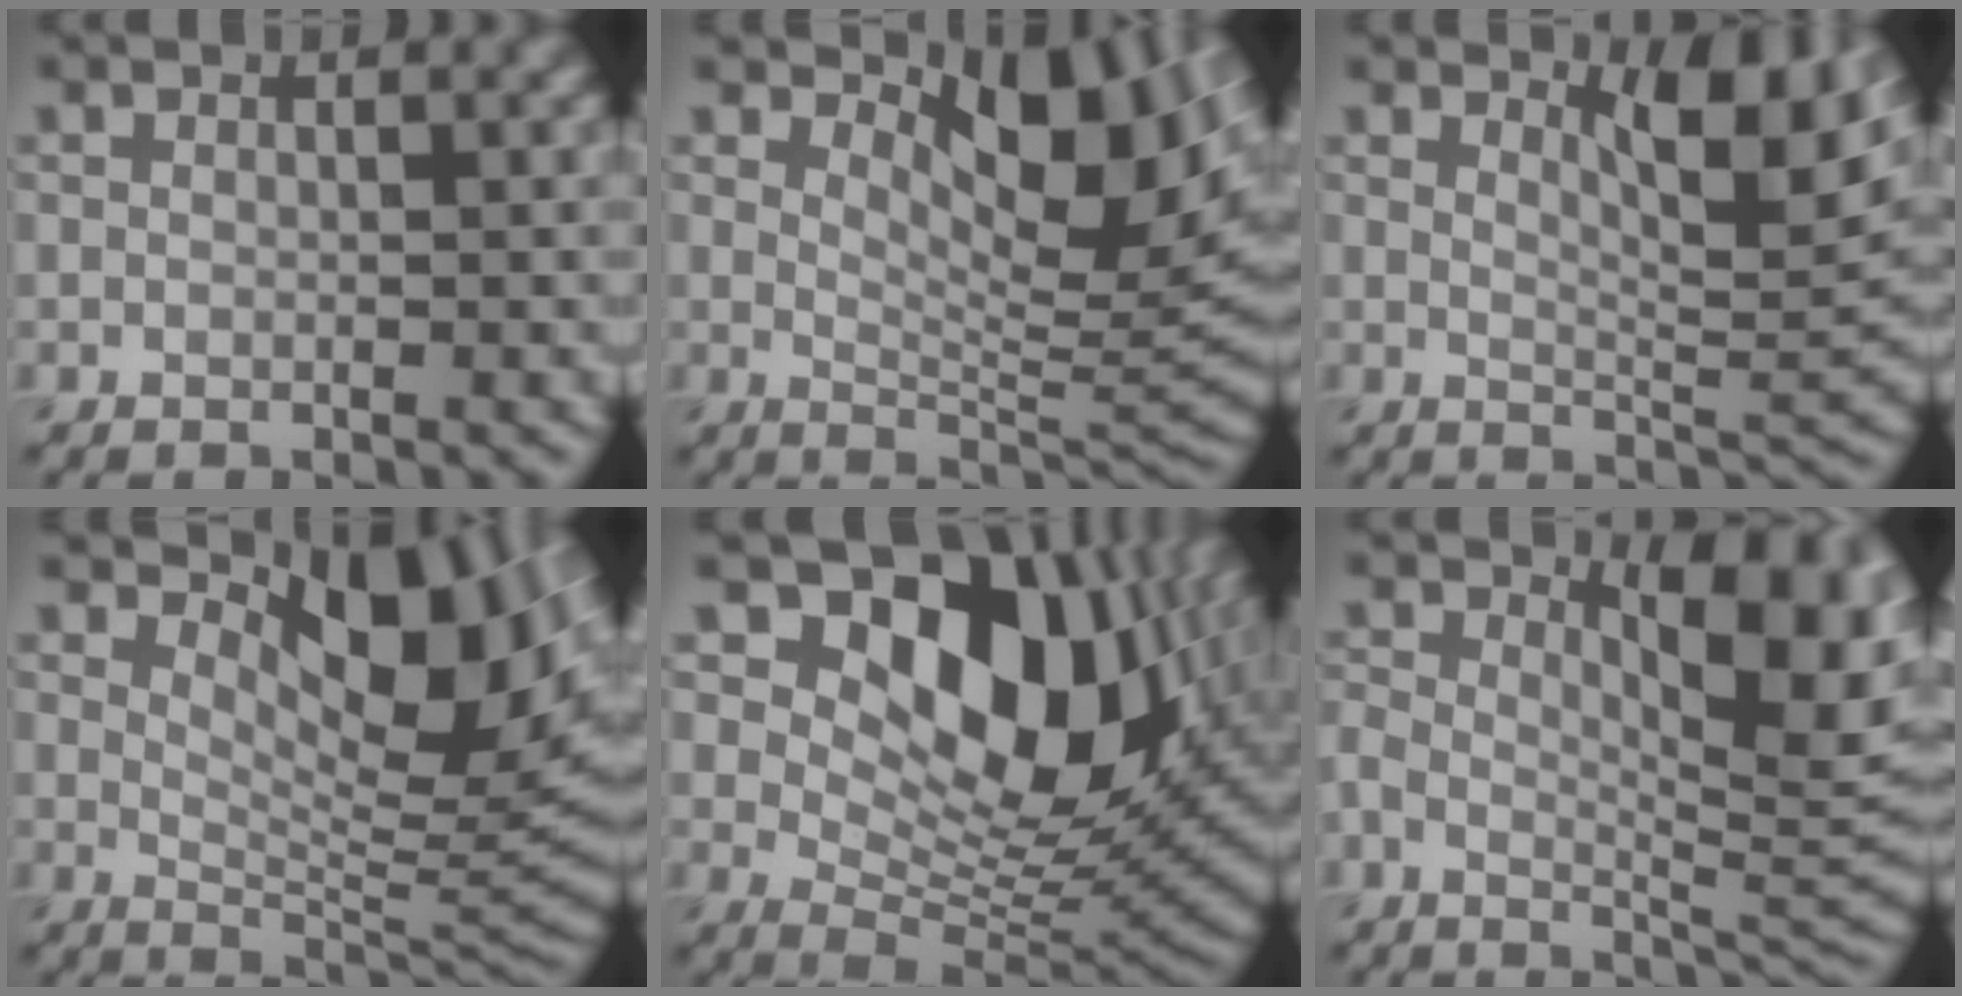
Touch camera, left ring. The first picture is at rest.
{"total": 9.4, "force": [3.9, 4.0, 7.6], "torque": [-0.110, -0.007, 0.067]}
{"total": 6.1, "force": [3.4, 1.5, 4.8], "torque": [-0.071, -0.003, 0.056]}
{"total": 10.5, "force": [4.3, 4.5, 8.5], "torque": [-0.124, -0.004, 0.075]}
{"total": 13.7, "force": [5.4, 8.1, 9.6], "torque": [-0.141, -0.003, 0.094]}
{"total": 9.5, "force": [1.7, 4.2, 8.4], "torque": [-0.133, -0.005, 0.027]}